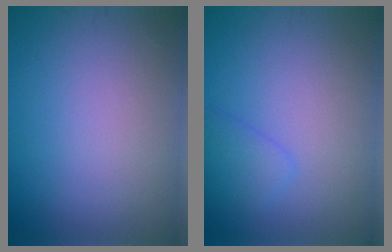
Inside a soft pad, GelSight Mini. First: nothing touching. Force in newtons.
{"total": 1.8, "press": 1.8, "slide": 0.1}